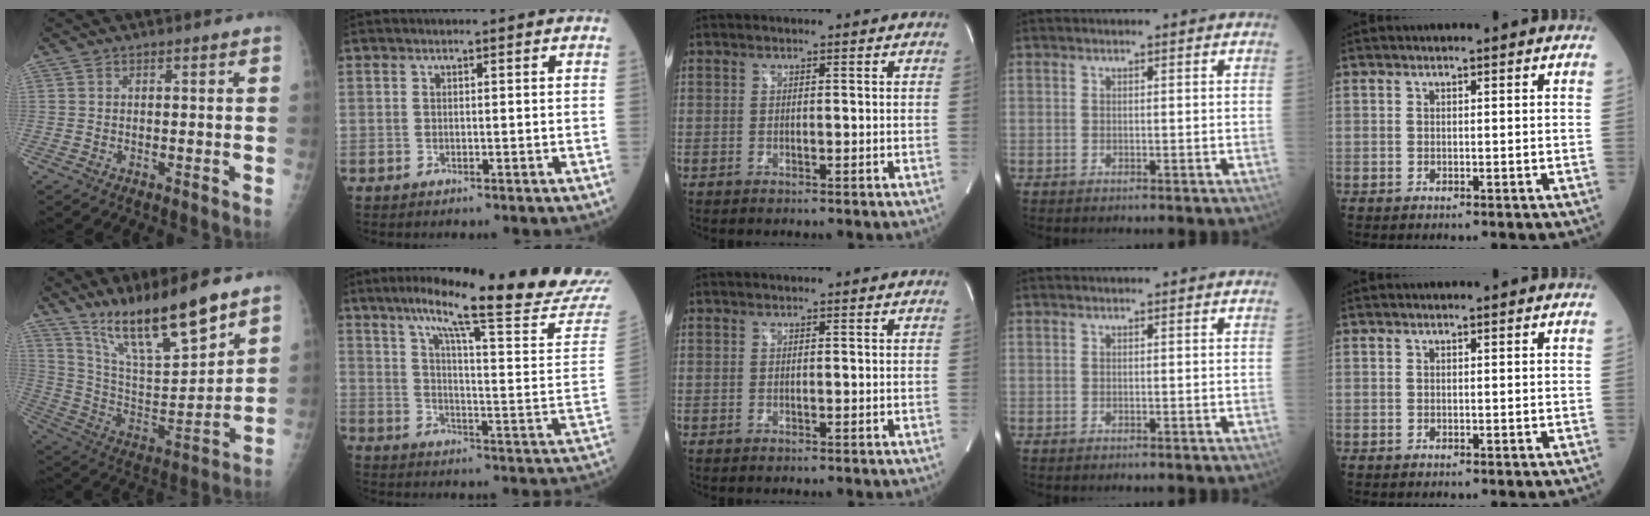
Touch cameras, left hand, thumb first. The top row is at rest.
{"thumb": {"total": 18.2, "force": [13.7, 3.7, 11.4], "torque": [-0.168, -0.078, 0.255]}, "index": {"total": 24.8, "force": [20.6, -0.9, 13.6], "torque": [-0.199, -0.063, 0.268]}}